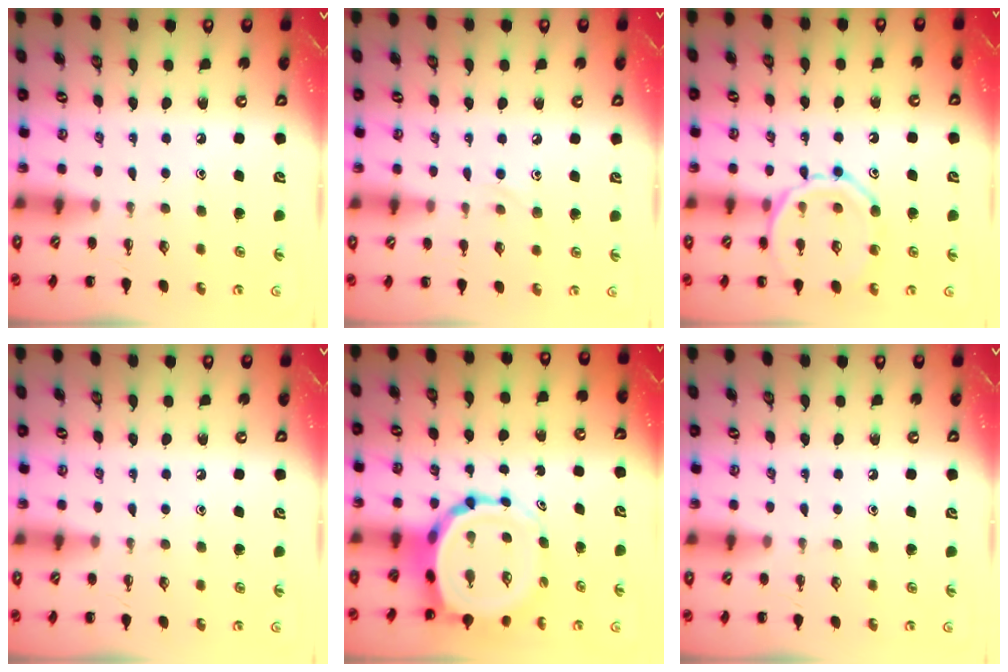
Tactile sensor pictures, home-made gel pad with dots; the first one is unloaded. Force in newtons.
{"total": 6.0, "press": 5.7, "slide": 2.0}
{"total": 14.4, "press": 14.3, "slide": 1.7}
{"total": 0.0}
{"total": 9.4, "press": 8.8, "slide": 3.1}
{"total": 0.0}